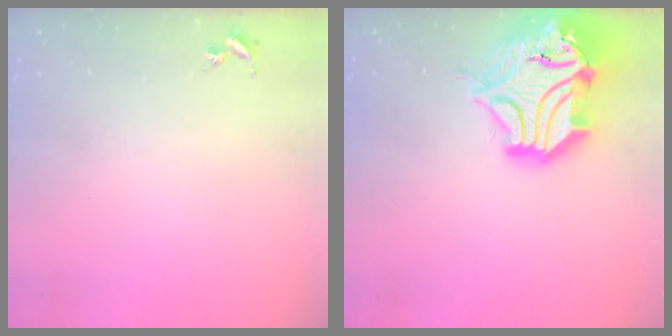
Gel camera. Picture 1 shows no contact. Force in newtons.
{"total": 21.9, "press": 21.7, "slide": 2.9}